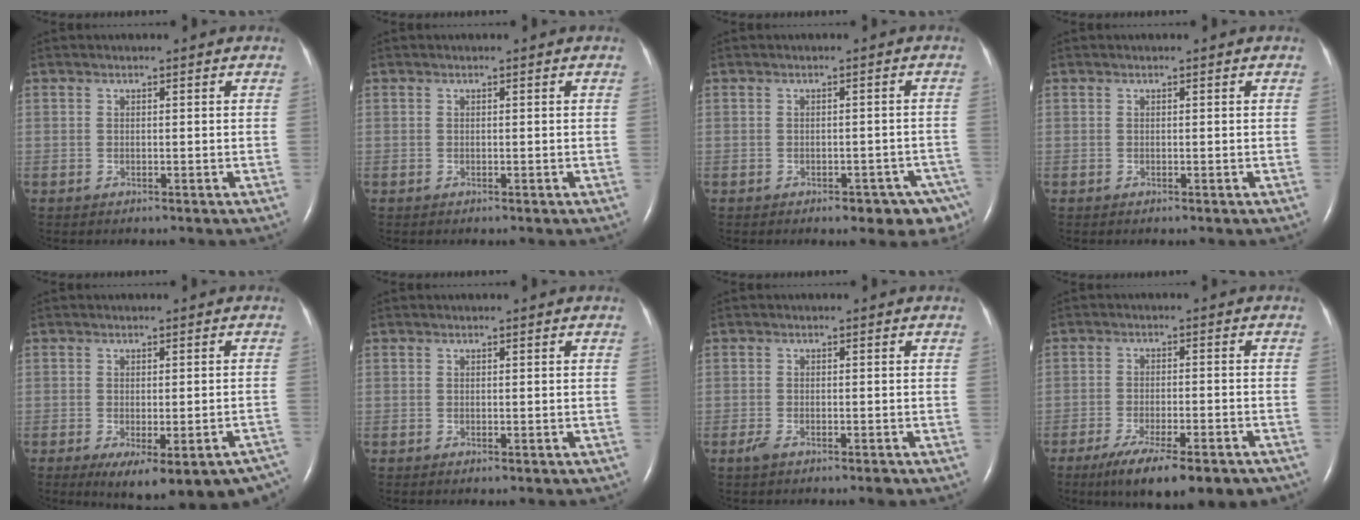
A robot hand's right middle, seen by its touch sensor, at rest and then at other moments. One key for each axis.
{"total": 0.0}
{"total": 6.9, "fx": -4.8, "fy": 2.9, "fz": 3.9, "tx": -0.026, "ty": 0.009, "tz": -0.057}
{"total": 0.0}
{"total": 15.7, "fx": -11.9, "fy": 4.2, "fz": 9.3, "tx": -0.062, "ty": -0.004, "tz": -0.135}
{"total": 0.5, "fx": -0.2, "fy": 0.2, "fz": 0.4, "tx": -0.008, "ty": -0.003, "tz": 0.001}
{"total": 2.5, "fx": -1.7, "fy": 0.7, "fz": 1.8, "tx": -0.039, "ty": -0.004, "tz": -0.028}
{"total": 14.0, "fx": -10.1, "fy": 3.1, "fz": 9.1, "tx": -0.120, "ty": -0.016, "tz": -0.146}